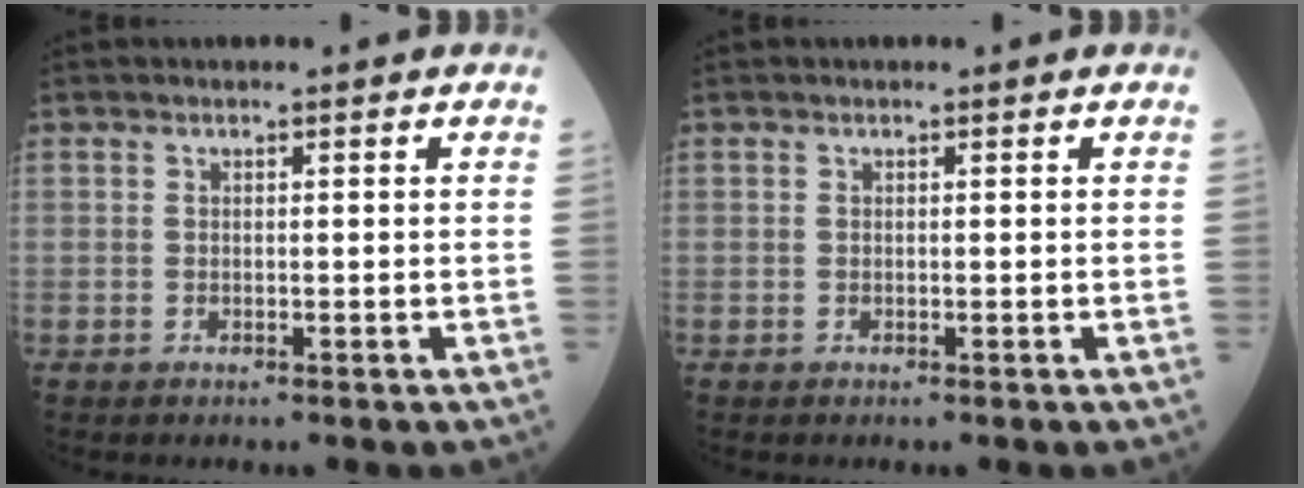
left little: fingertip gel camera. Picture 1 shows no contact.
{"total": 0.0}